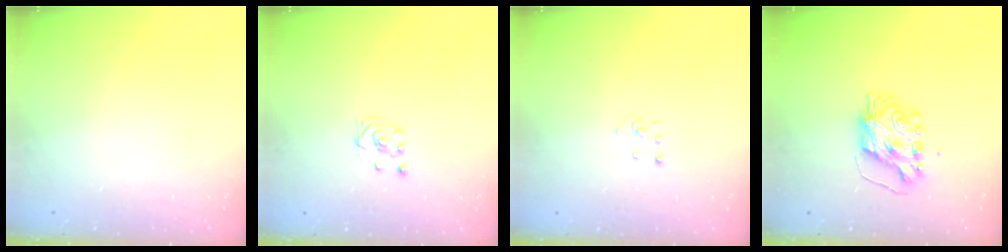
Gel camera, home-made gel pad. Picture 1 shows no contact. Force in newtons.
{"total": 1.9, "press": 1.7, "slide": 0.8}
{"total": 1.9, "press": 1.9, "slide": 0.1}
{"total": 7.2, "press": 7.2, "slide": 0.8}